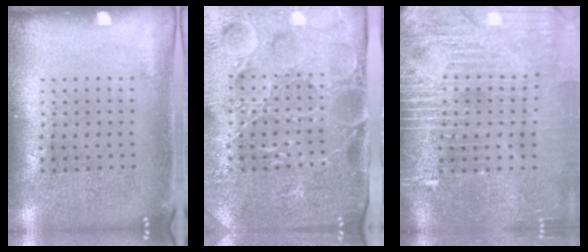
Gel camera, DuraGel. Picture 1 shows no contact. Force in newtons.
{"total": 4.8, "press": 4.2, "slide": 2.1}
{"total": 4.4, "press": 3.8, "slide": 2.2}